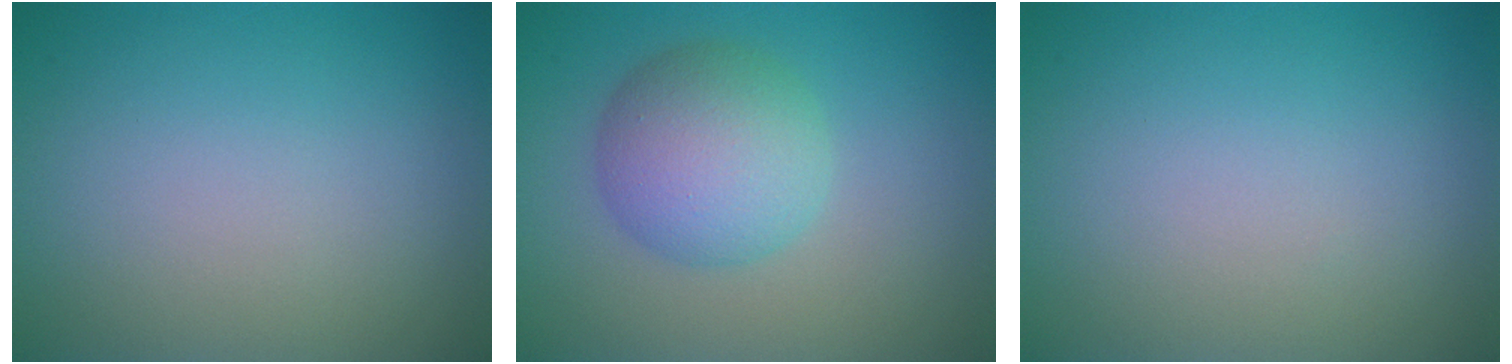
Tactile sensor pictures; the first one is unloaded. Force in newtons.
{"total": 5.6, "press": 5.6, "slide": 0.1}
{"total": 0.0}